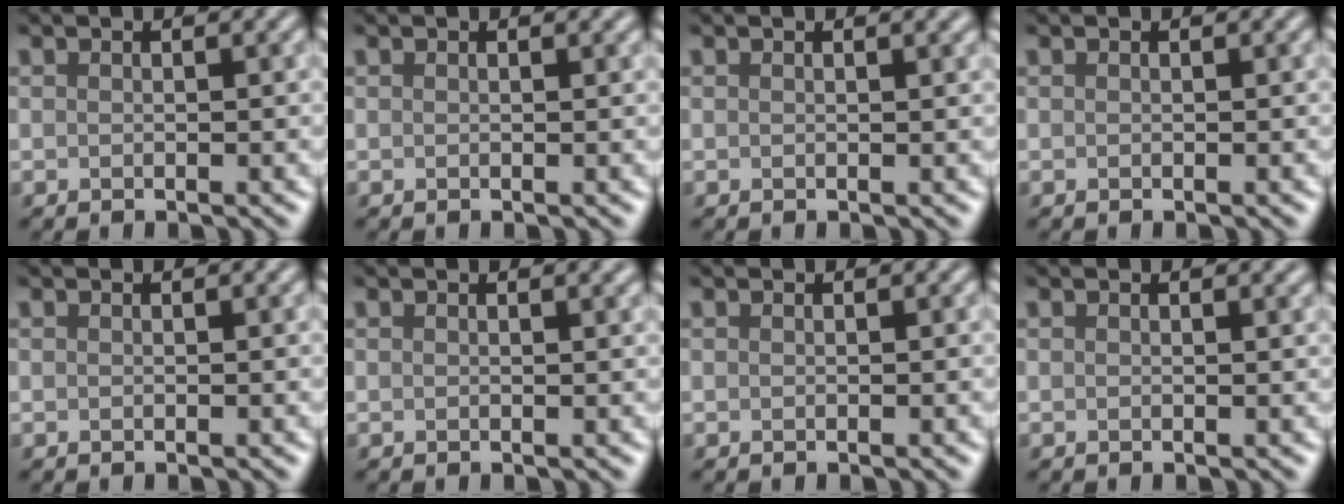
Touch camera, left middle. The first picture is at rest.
{"total": 0.0}
{"total": 0.8, "force": [0.6, 0.2, 0.5], "torque": [-0.009, 0.000, 0.009]}
{"total": 0.0}
{"total": 0.0}
{"total": 0.9, "force": [0.6, 0.2, 0.5], "torque": [-0.008, 0.000, 0.009]}
{"total": 0.0}
{"total": 0.6, "force": [0.5, 0.1, 0.2], "torque": [-0.004, -0.002, 0.007]}